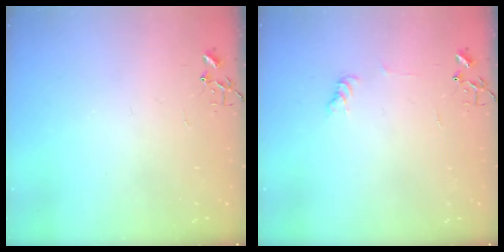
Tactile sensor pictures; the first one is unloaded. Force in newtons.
{"total": 6.0, "press": 5.9, "slide": 0.6}